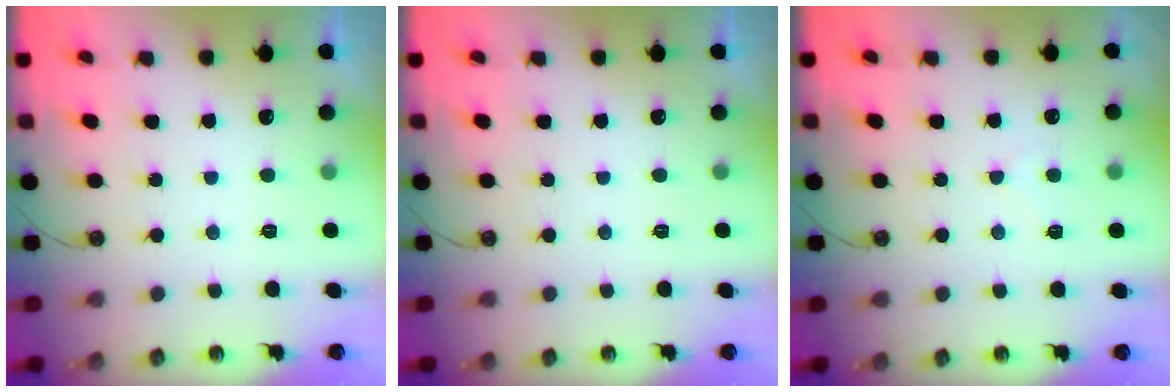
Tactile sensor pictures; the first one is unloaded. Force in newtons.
{"total": 0.0}
{"total": 4.0, "press": 4.0, "slide": 0.5}